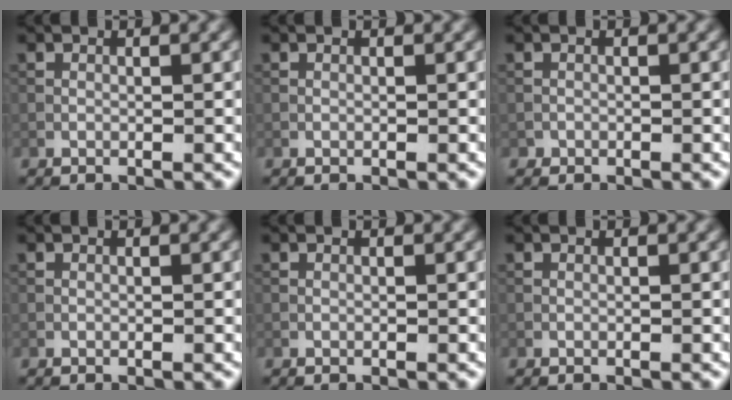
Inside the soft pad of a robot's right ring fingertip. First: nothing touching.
{"total": 0.0}
{"total": 0.5, "force": [-0.3, 0.4, -0.1], "torque": [0.005, -0.003, -0.006]}
{"total": 0.0}
{"total": 0.0}
{"total": 0.0}